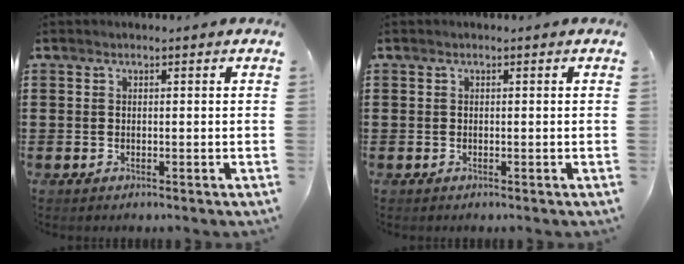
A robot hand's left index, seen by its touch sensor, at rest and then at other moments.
{"total": 0.0}